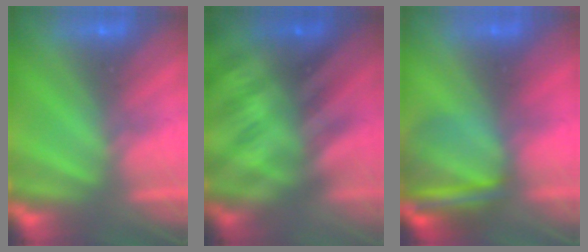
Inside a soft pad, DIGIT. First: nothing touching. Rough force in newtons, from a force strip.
{"total": 2.9}
{"total": 8.4}